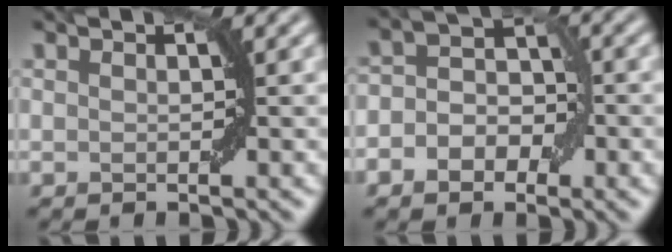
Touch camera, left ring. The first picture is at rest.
{"total": 4.1, "force": [-1.2, 2.8, 2.6], "torque": [-0.025, 0.004, -0.028]}